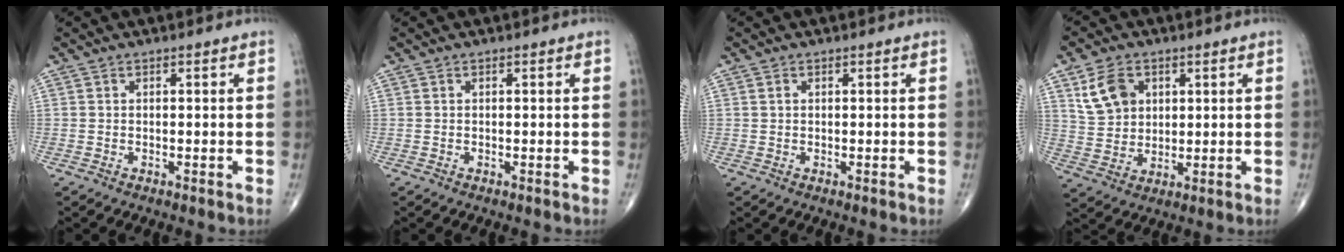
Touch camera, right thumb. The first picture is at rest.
{"total": 0.0}
{"total": 0.5, "force": [0.2, 0.4, 0.3], "torque": [-0.006, 0.001, 0.004]}
{"total": 8.4, "force": [3.5, 6.2, 4.5], "torque": [-0.065, -0.010, 0.074]}